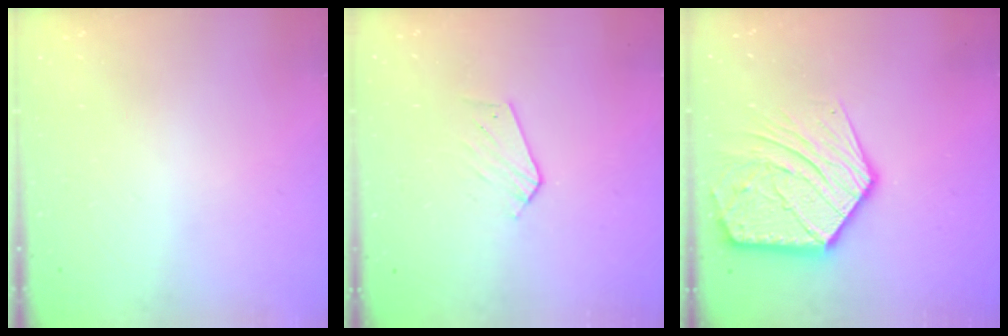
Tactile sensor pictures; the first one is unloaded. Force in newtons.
{"total": 3.9, "press": 3.9, "slide": 0.3}
{"total": 17.2, "press": 17.2, "slide": 1.4}